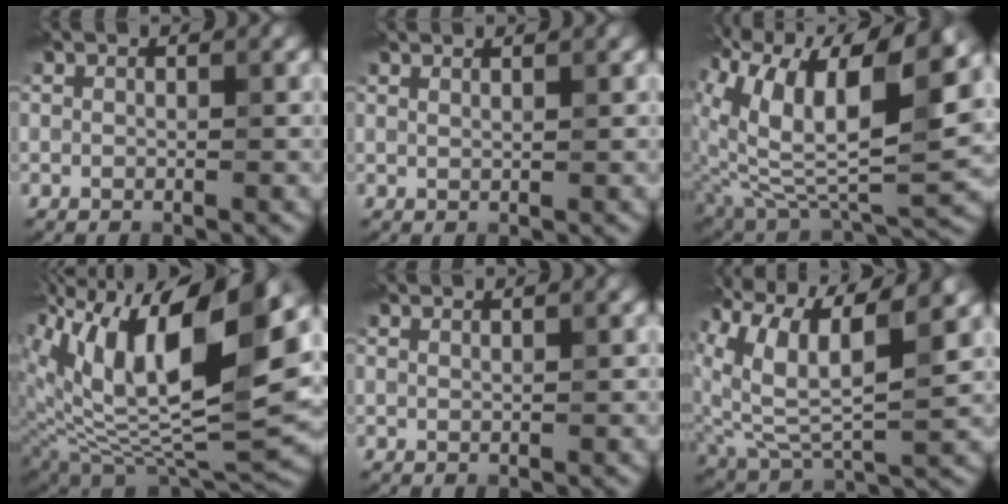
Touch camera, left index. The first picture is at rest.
{"total": 1.7, "force": [1.3, 0.6, 0.9], "torque": [0.001, 0.001, 0.004]}
{"total": 15.7, "force": [5.7, 7.3, 12.7], "torque": [-0.229, 0.019, 0.109]}
{"total": 16.7, "force": [5.5, 7.3, 14.0], "torque": [-0.257, 0.010, 0.097]}
{"total": 1.4, "force": [1.1, 0.4, 0.7], "torque": [-0.001, 0.000, 0.005]}
{"total": 12.4, "force": [5.7, 5.3, 9.6], "torque": [-0.186, 0.027, 0.112]}